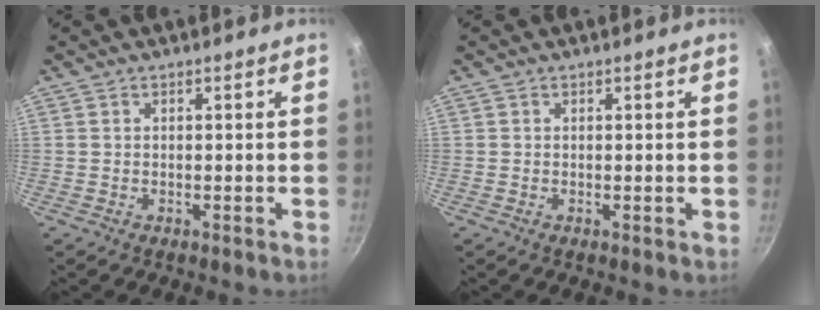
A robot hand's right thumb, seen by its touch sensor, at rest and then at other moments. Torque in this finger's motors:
{"motor_torque": [0.29, 0.12, -0.25, -0.09, 0.09]}